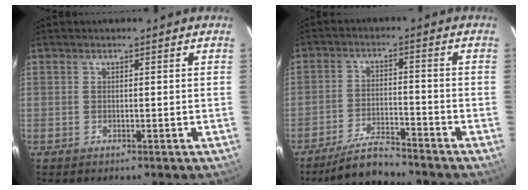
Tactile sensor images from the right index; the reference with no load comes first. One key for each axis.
{"total": 6.6, "fx": -6.2, "fy": 1.0, "fz": 2.1, "tx": -0.042, "ty": -0.009, "tz": -0.110}